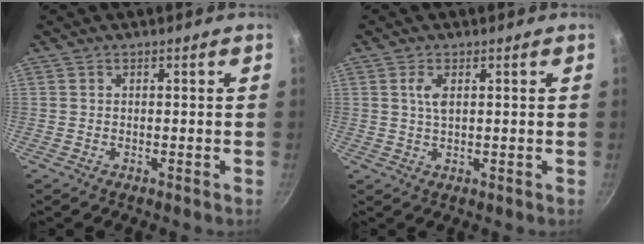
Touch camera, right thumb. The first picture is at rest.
{"total": 2.8, "force": [0.9, 1.1, 2.4], "torque": [-0.046, -0.001, 0.019]}